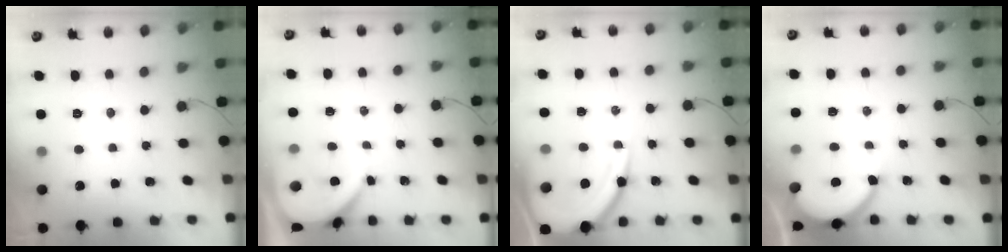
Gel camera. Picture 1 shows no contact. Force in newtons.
{"total": 3.5, "press": 3.4, "slide": 0.4}
{"total": 16.2, "press": 16.1, "slide": 1.4}
{"total": 7.5, "press": 7.4, "slide": 1.1}